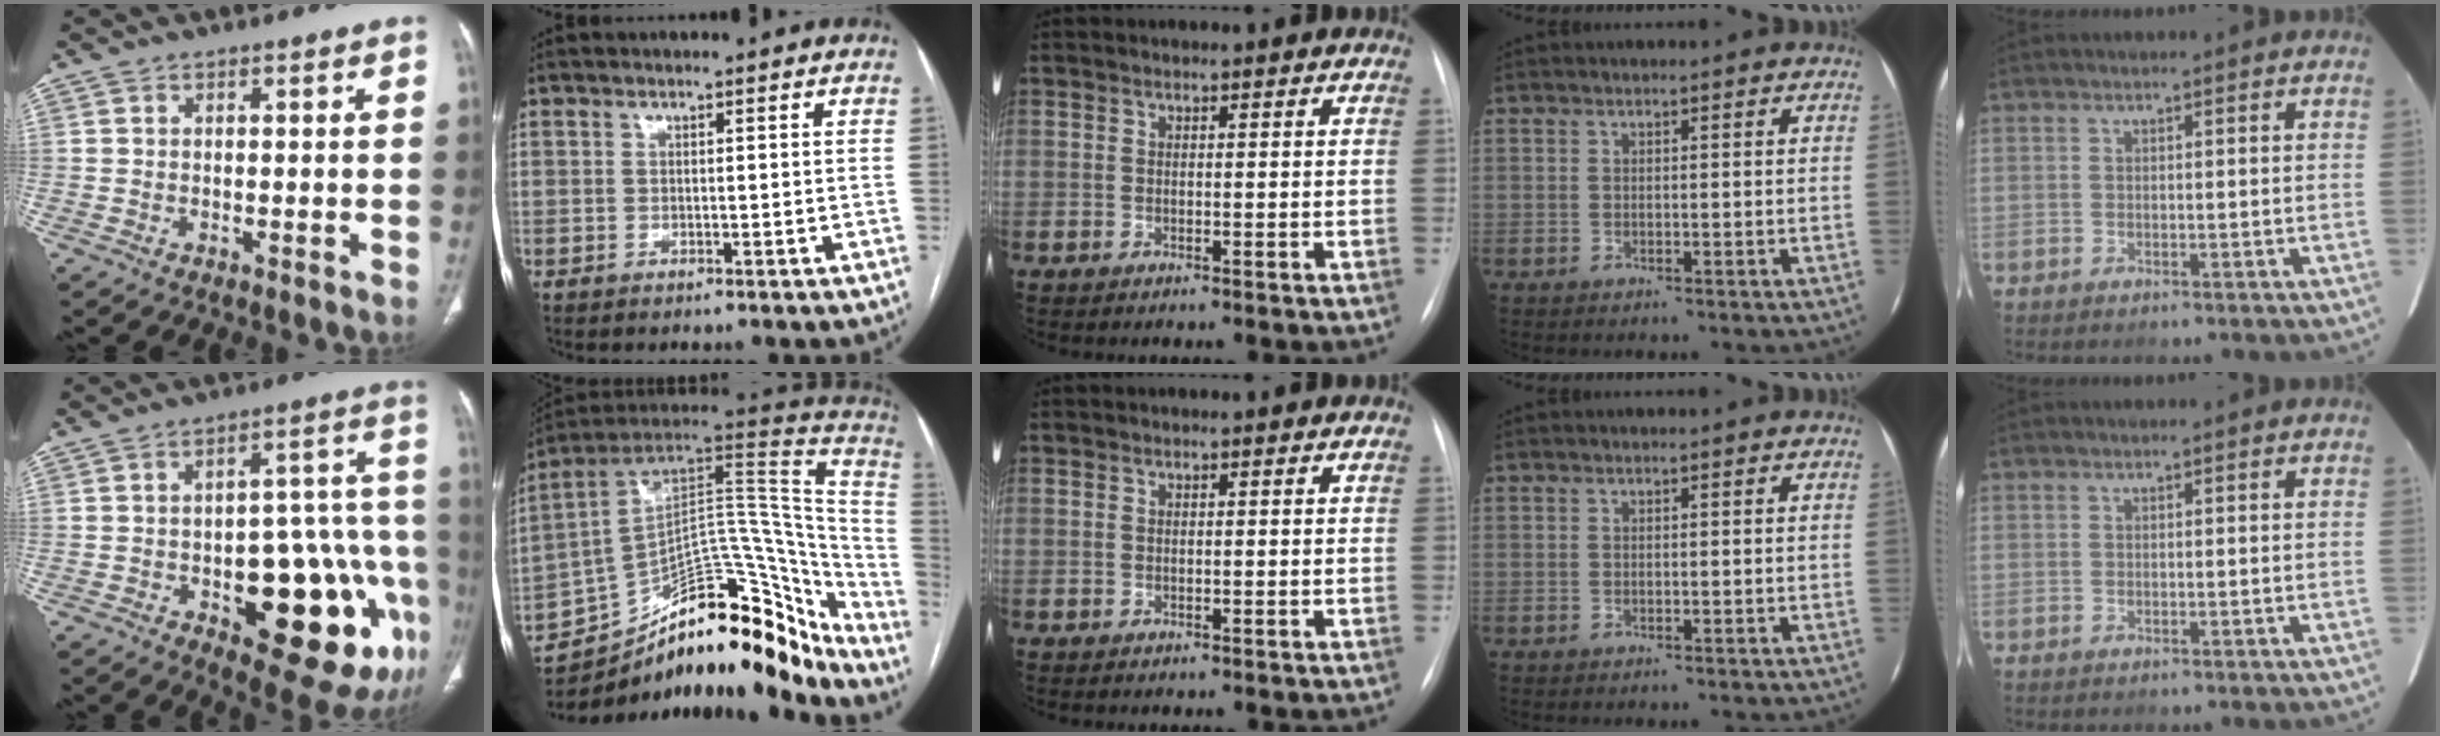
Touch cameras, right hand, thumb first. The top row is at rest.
{"thumb": {"total": 24.3, "force": [-8.3, 10.4, 20.3], "torque": [-0.206, 0.043, -0.089]}, "index": {"total": 28.2, "force": [-21.8, 10.1, 14.7], "torque": [-0.147, 0.070, -0.308]}}